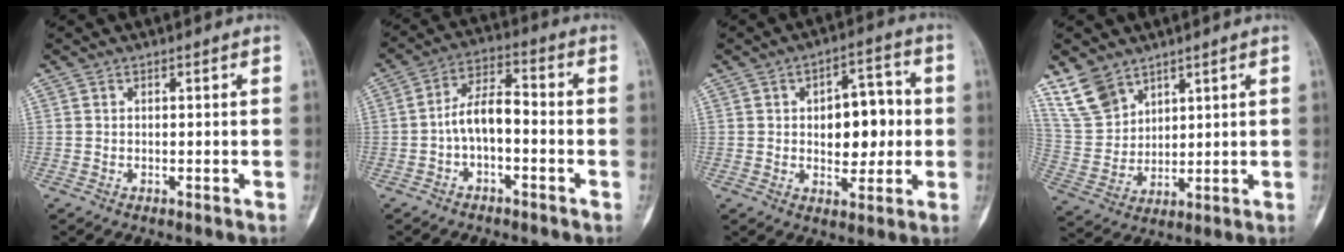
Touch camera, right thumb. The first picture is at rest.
{"total": 7.5, "force": [-1.8, 3.8, 6.2], "torque": [-0.108, 0.040, -0.040]}
{"total": 10.8, "force": [0.6, 6.4, 8.6], "torque": [-0.083, 0.014, 0.011]}
{"total": 9.2, "force": [6.7, 5.6, 2.8], "torque": [-0.045, -0.030, 0.151]}